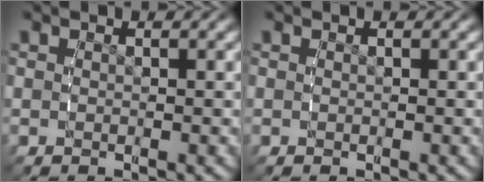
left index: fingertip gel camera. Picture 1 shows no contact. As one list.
[{"total": 0.0}]